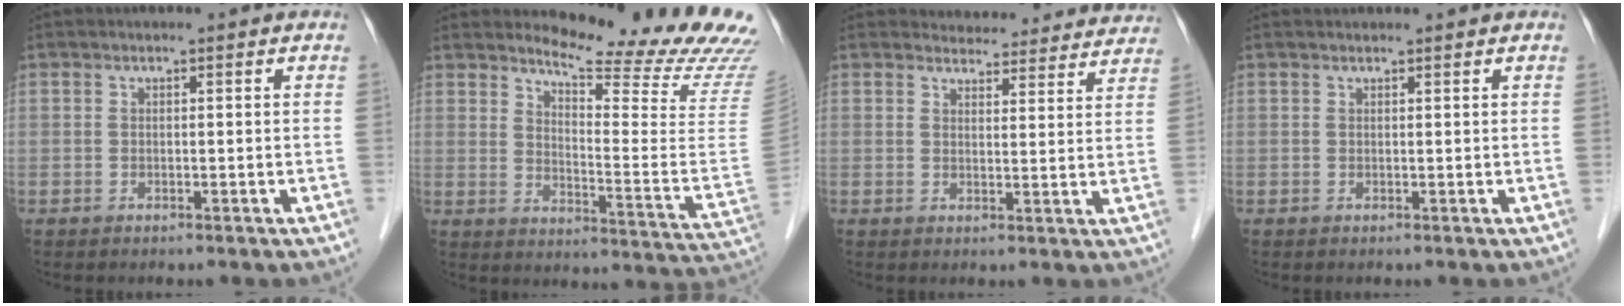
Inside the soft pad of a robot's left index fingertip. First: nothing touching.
{"total": 19.2, "force": [17.8, 0.1, 7.4], "torque": [-0.117, -0.125, 0.213]}
{"total": 14.0, "force": [13.5, 3.5, 1.5], "torque": [0.013, -0.009, 0.139]}
{"total": 1.5, "force": [1.5, 0.0, 0.2], "torque": [-0.007, 0.019, 0.025]}